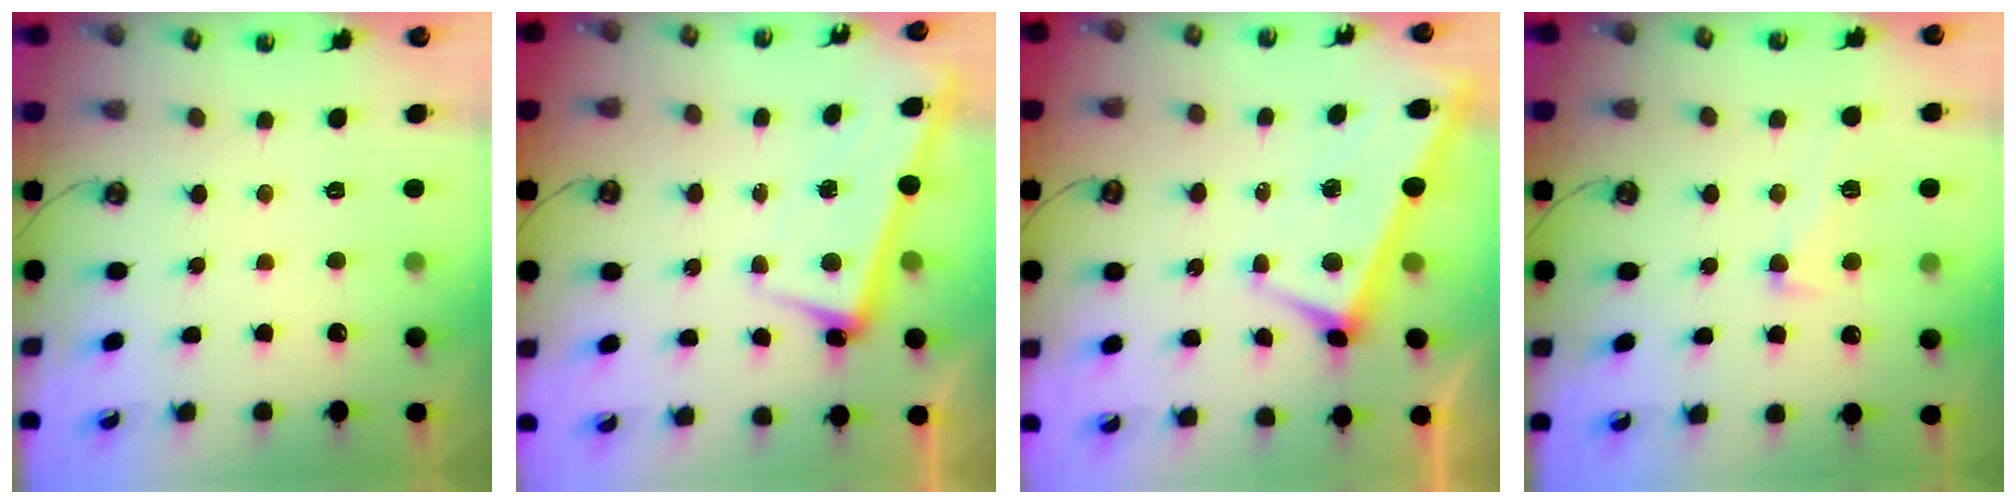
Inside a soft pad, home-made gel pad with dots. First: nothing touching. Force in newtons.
{"total": 2.4, "press": 2.2, "slide": 0.9}
{"total": 2.9, "press": 2.8, "slide": 0.9}
{"total": 1.8, "press": 0.0, "slide": 1.8}